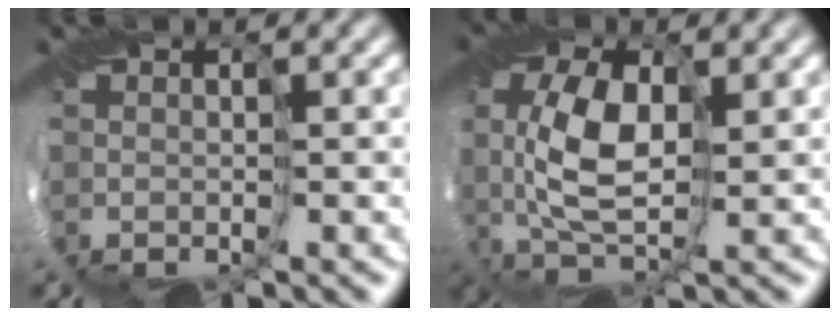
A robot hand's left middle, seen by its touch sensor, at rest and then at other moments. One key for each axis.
{"total": 6.7, "fx": -0.3, "fy": 4.0, "fz": 5.3, "tx": -0.130, "ty": 0.003, "tz": -0.009}